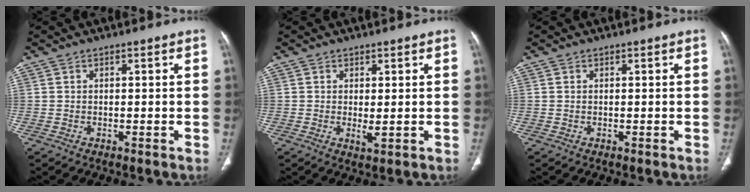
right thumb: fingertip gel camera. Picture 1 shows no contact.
{"total": 2.0, "force": [0.0, 0.8, 1.8], "torque": [-0.035, -0.008, 0.005]}
{"total": 0.0}